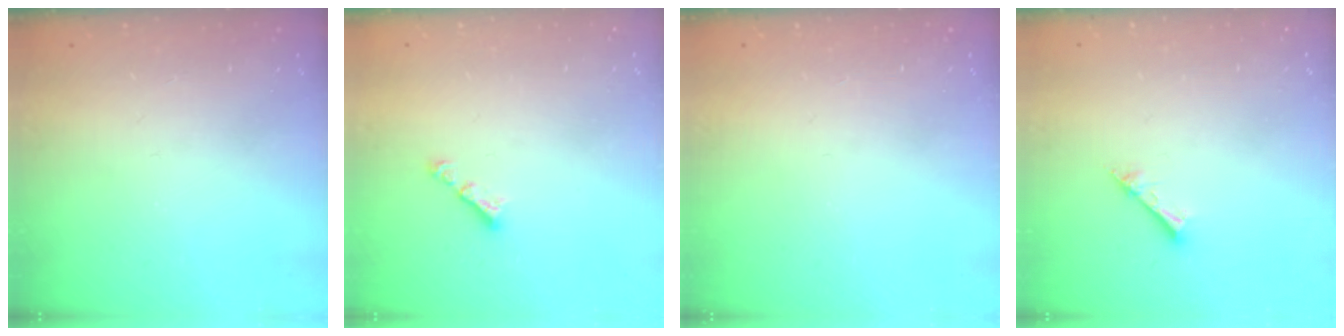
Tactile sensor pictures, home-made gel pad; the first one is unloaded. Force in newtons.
{"total": 3.1, "press": 3.1, "slide": 0.1}
{"total": 0.0}
{"total": 1.2, "press": 1.2, "slide": 0.1}